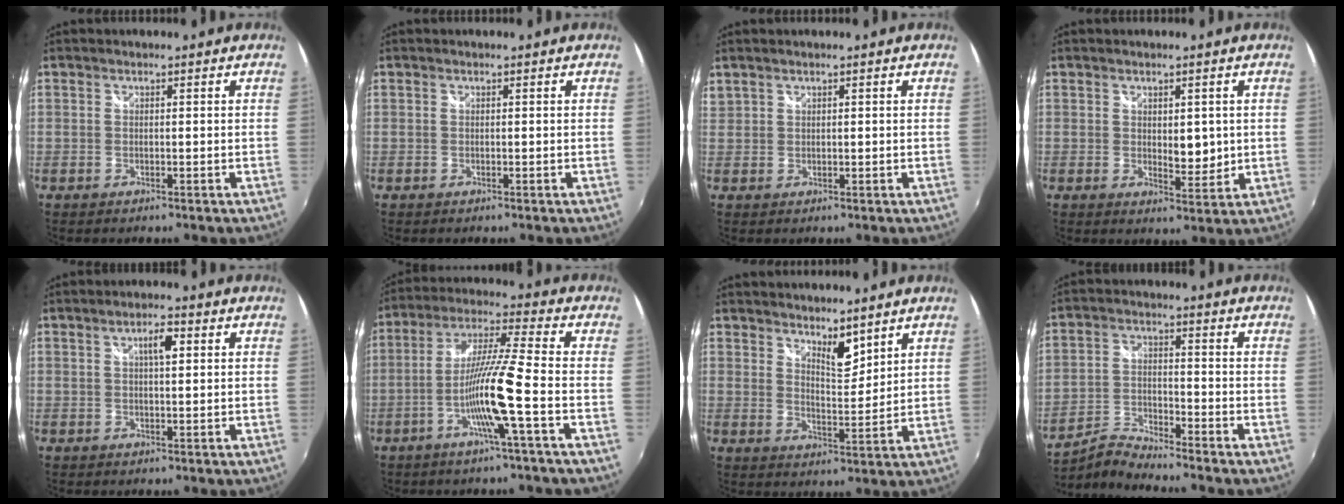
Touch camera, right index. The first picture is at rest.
{"total": 0.0}
{"total": 2.3, "force": [1.8, 1.3, 0.7], "torque": [-0.005, 0.004, 0.038]}
{"total": 4.2, "force": [0.6, 2.2, 3.4], "torque": [-0.046, -0.007, 0.015]}
{"total": 3.3, "force": [1.0, 1.0, 3.0], "torque": [-0.050, 0.008, 0.016]}
{"total": 11.6, "force": [-4.5, -1.4, 10.6], "torque": [-0.206, -0.002, -0.088]}
{"total": 5.3, "force": [4.3, 1.5, 2.7], "torque": [-0.037, -0.002, 0.072]}
{"total": 5.3, "force": [-5.2, -1.2, 0.3], "torque": [-0.018, 0.015, -0.112]}